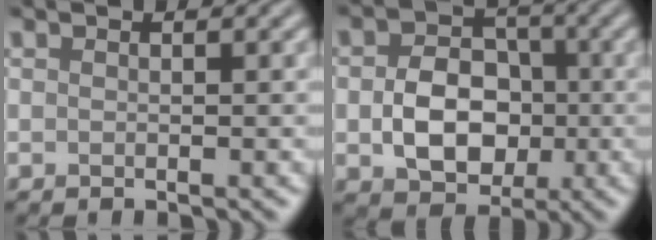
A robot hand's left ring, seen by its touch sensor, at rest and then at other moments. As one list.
[{"total": 6.4, "force": [-0.9, 4.9, 4.1], "torque": [-0.073, -0.005, -0.011]}]